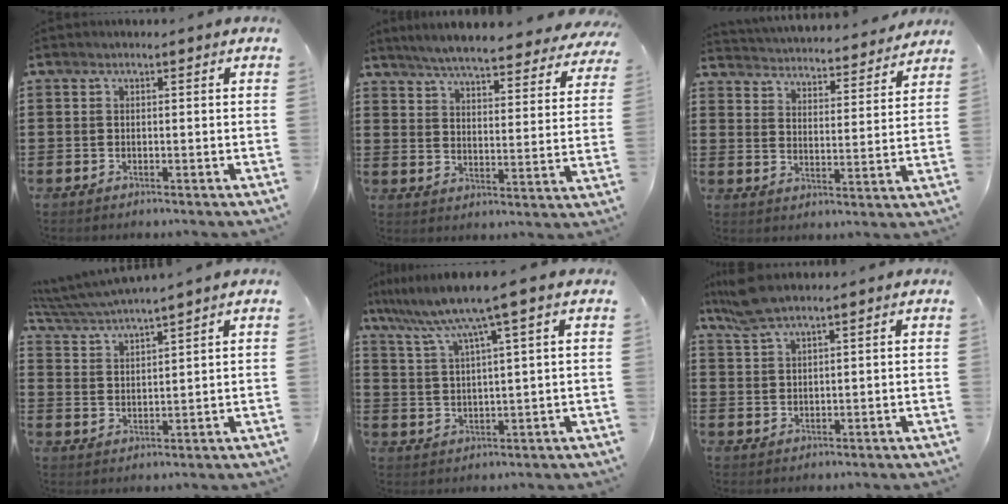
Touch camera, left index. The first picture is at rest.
{"total": 5.7, "force": [5.4, -0.3, 1.9], "torque": [-0.062, -0.037, 0.091]}
{"total": 3.7, "force": [3.7, -0.3, -0.2], "torque": [-0.020, -0.036, 0.057]}
{"total": 4.1, "force": [3.8, -0.6, 1.3], "torque": [-0.039, -0.020, 0.066]}
{"total": 7.2, "force": [4.8, -0.5, 5.3], "torque": [-0.121, -0.027, 0.077]}
{"total": 4.5, "force": [3.6, 0.5, 2.7], "torque": [-0.061, 0.000, 0.065]}